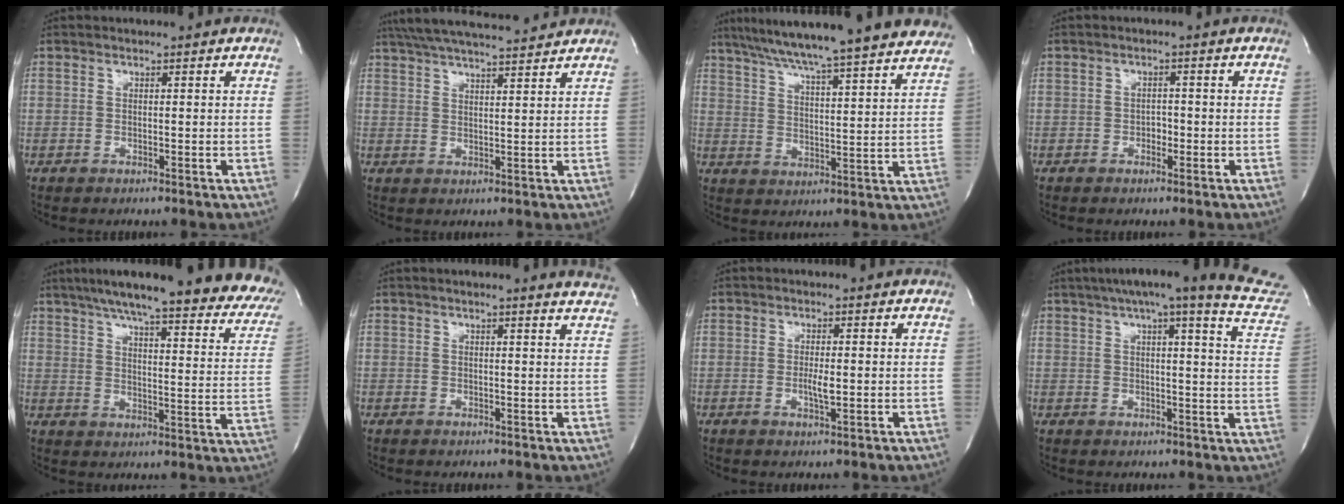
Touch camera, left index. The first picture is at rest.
{"total": 14.4, "force": [13.1, 1.0, 5.9], "torque": [-0.112, 0.027, 0.198]}
{"total": 24.3, "force": [21.3, 0.8, 11.7], "torque": [-0.191, -0.002, 0.288]}
{"total": 1.5, "force": [-0.6, 1.0, 0.9], "torque": [-0.012, 0.005, -0.010]}
{"total": 29.9, "force": [24.0, 5.3, 17.0], "torque": [-0.205, -0.022, 0.287]}
{"total": 5.4, "force": [5.1, -0.3, 1.8], "torque": [-0.021, -0.014, 0.033]}
{"total": 2.4, "force": [-0.3, 0.4, 2.3], "torque": [-0.047, -0.003, -0.004]}
{"total": 22.5, "force": [19.0, 1.6, 12.0], "torque": [-0.168, -0.019, 0.213]}